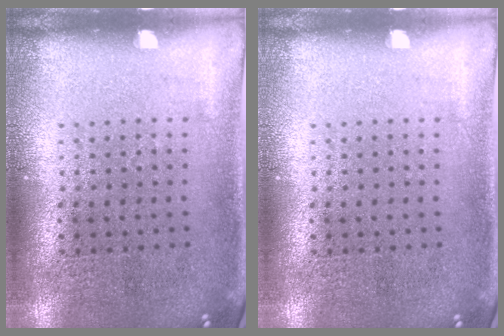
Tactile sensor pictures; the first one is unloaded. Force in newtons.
{"total": 0.0}